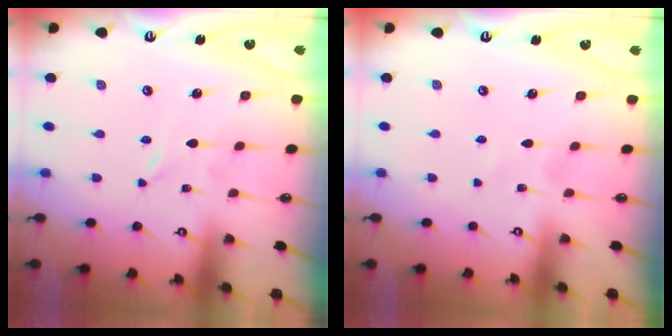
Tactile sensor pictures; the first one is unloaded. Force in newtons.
{"total": 1.0, "press": 1.0, "slide": 0.1}